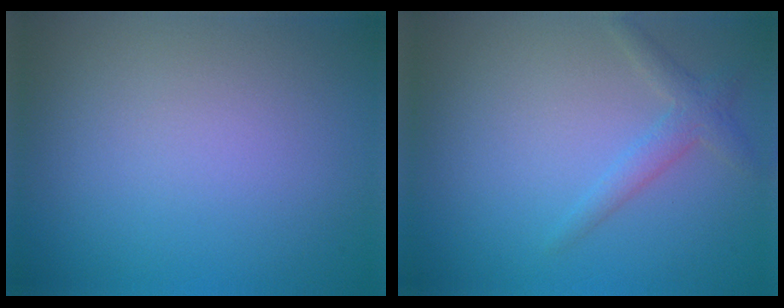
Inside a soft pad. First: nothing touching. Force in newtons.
{"total": 1.9, "press": 1.9, "slide": 0.1}